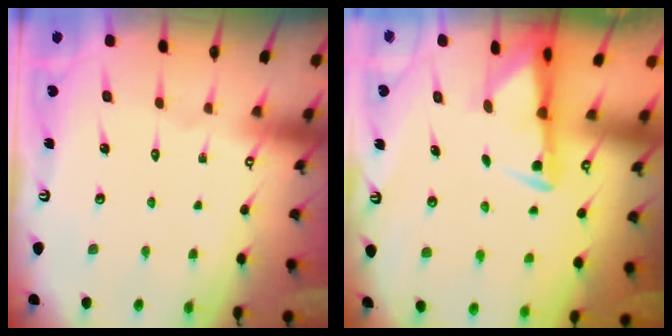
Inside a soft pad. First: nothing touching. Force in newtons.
{"total": 2.7, "press": 2.6, "slide": 0.5}